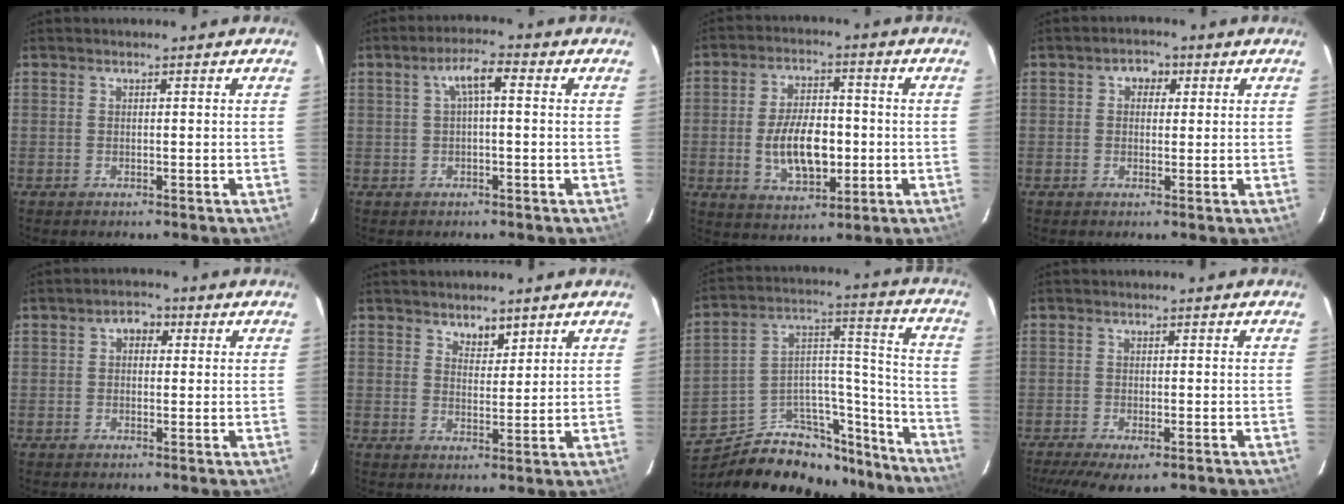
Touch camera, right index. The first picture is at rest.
{"total": 4.4, "force": [0.6, 1.2, 4.1], "torque": [-0.078, 0.016, 0.015]}
{"total": 11.4, "force": [-1.7, 5.9, 9.6], "torque": [-0.183, 0.004, -0.020]}
{"total": 3.2, "force": [0.8, 2.7, 1.6], "torque": [-0.024, 0.015, 0.011]}
{"total": 3.2, "force": [0.6, 2.5, 1.9], "torque": [-0.031, 0.015, 0.007]}
{"total": 3.4, "force": [2.6, 1.7, 1.5], "torque": [-0.018, -0.002, 0.043]}
{"total": 24.1, "force": [-19.0, 11.8, 8.9], "torque": [-0.149, 0.081, -0.269]}
{"total": 9.0, "force": [-6.5, 2.7, 5.6], "torque": [-0.117, -0.032, -0.103]}